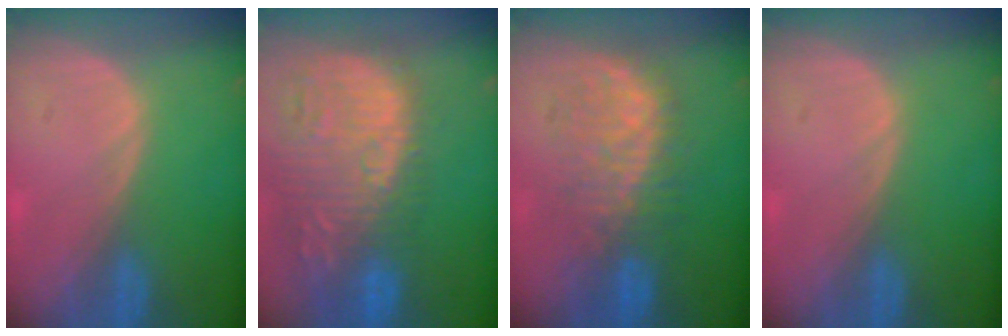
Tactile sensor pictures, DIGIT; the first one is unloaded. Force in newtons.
{"total": 15.5, "press": 13.1, "slide": 8.3}
{"total": 8.7, "press": 8.6, "slide": 1.6}
{"total": 0.0}